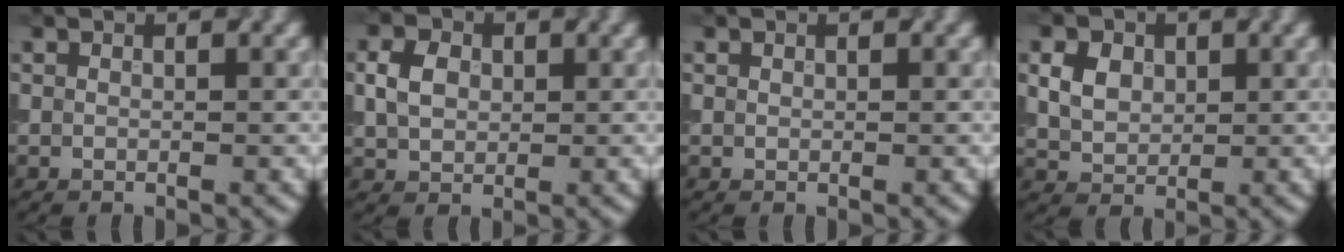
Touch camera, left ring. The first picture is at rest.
{"total": 3.0, "force": [0.3, 2.3, 1.9], "torque": [-0.047, 0.009, 0.011]}
{"total": 0.0}
{"total": 4.3, "force": [1.6, 3.1, 2.5], "torque": [-0.065, 0.011, 0.031]}